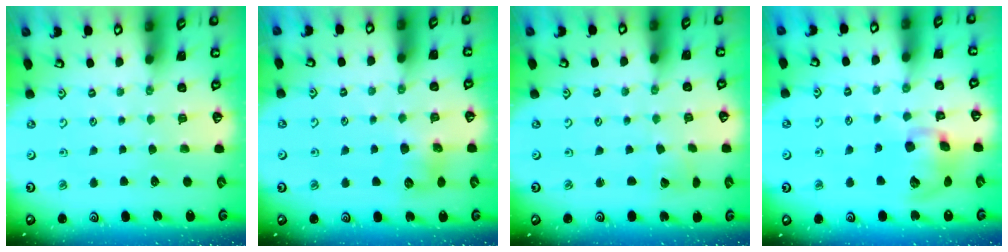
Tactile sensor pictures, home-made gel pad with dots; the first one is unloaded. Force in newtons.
{"total": 7.5, "press": 7.4, "slide": 0.6}
{"total": 2.4, "press": 2.4, "slide": 0.2}
{"total": 12.8, "press": 12.6, "slide": 2.2}